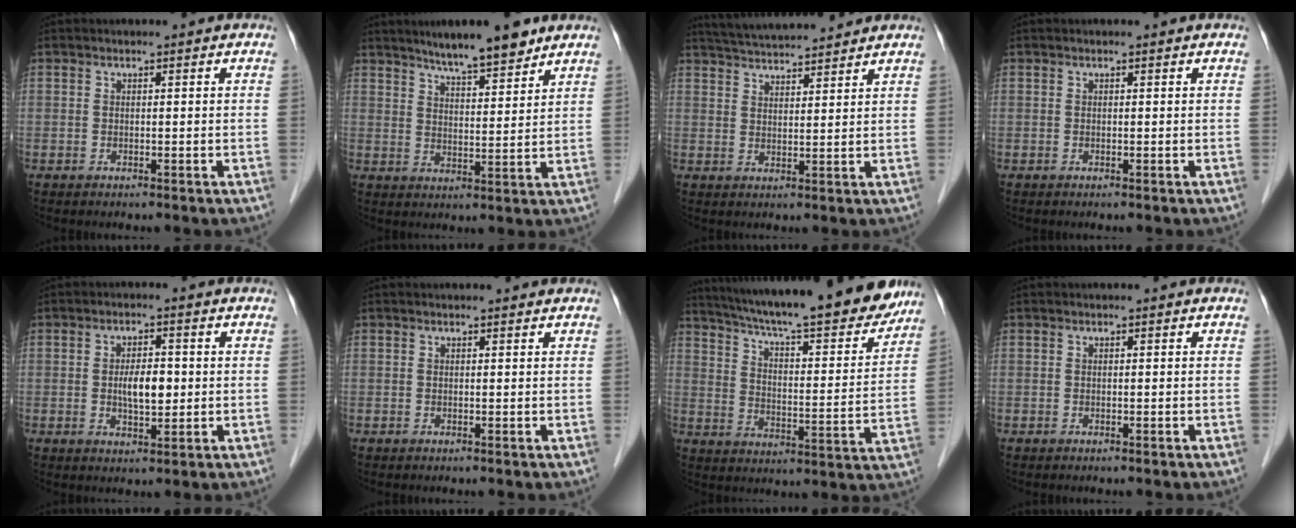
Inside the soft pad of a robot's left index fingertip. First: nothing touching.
{"total": 8.9, "force": [7.1, 1.0, 5.2], "torque": [-0.082, 0.007, 0.118]}
{"total": 9.8, "force": [9.2, 0.4, 3.2], "torque": [-0.061, 0.024, 0.146]}
{"total": 0.0}
{"total": 4.6, "force": [-0.2, 1.8, 4.2], "torque": [-0.075, -0.003, 0.001]}
{"total": 0.8, "force": [0.8, 0.0, 0.1], "torque": [-0.011, 0.000, 0.008]}
{"total": 25.3, "force": [22.0, 3.2, 12.0], "torque": [-0.197, -0.026, 0.302]}
{"total": 0.0}